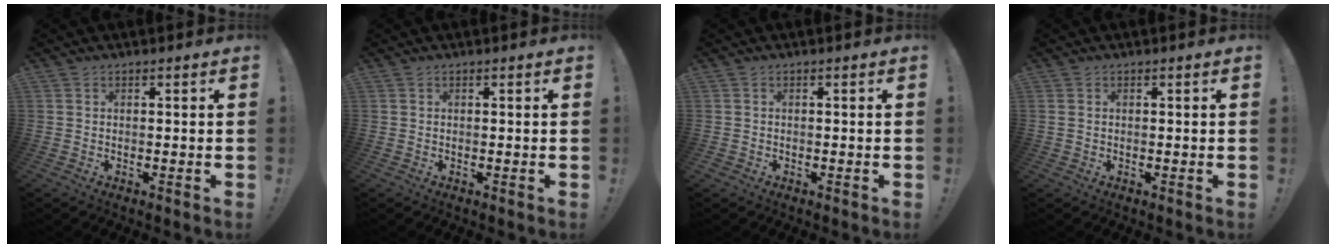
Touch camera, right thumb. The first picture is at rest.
{"total": 0.0}
{"total": 0.8, "force": [-0.6, 0.6, 0.1], "torque": [-0.003, 0.002, -0.009]}
{"total": 1.0, "force": [0.2, 0.8, 0.5], "torque": [-0.016, 0.006, 0.005]}